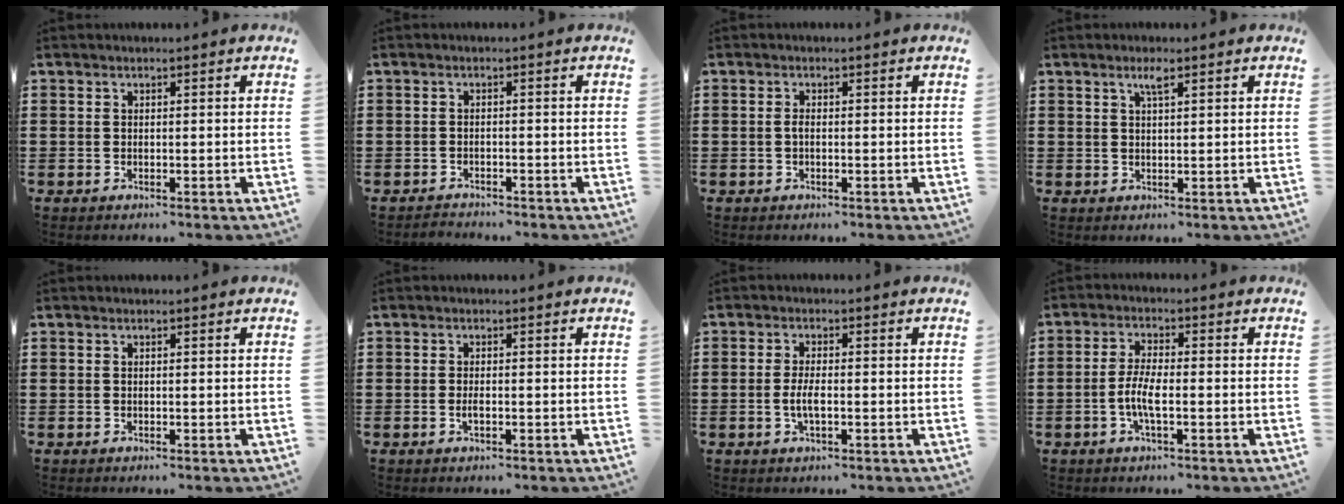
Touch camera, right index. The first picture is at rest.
{"total": 1.4, "force": [-1.4, 0.1, -0.2], "torque": [-0.002, 0.003, -0.031]}
{"total": 1.1, "force": [-0.3, 0.4, 1.0], "torque": [-0.028, -0.005, -0.007]}
{"total": 2.1, "force": [1.3, 0.3, 1.7], "torque": [-0.035, 0.002, 0.021]}
{"total": 0.0}
{"total": 1.2, "force": [-0.4, 0.3, 1.1], "torque": [-0.022, -0.004, -0.006]}
{"total": 3.0, "force": [-0.6, 0.8, 2.8], "torque": [-0.064, -0.005, -0.017]}
{"total": 4.6, "force": [-1.5, 1.1, 4.2], "torque": [-0.100, -0.006, -0.035]}